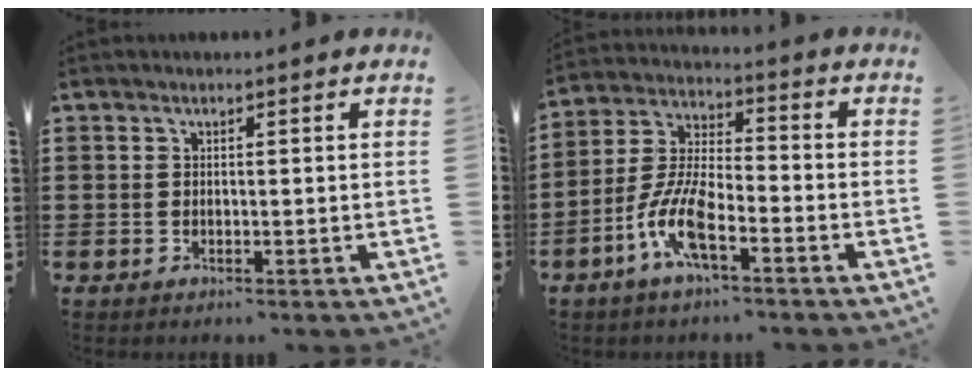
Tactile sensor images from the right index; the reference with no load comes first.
{"total": 8.8, "force": [-4.4, 2.9, 7.1], "torque": [-0.172, -0.009, -0.087]}